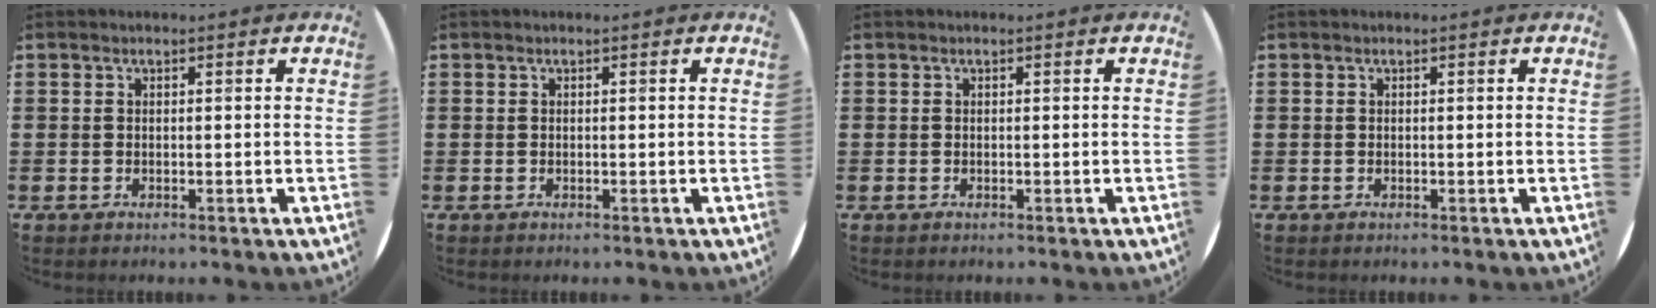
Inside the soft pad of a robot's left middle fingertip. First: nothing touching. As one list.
[{"total": 0.0}, {"total": 0.0}, {"total": 0.0}]